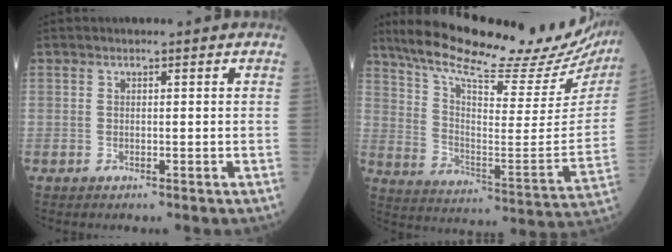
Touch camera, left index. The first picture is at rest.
{"total": 29.9, "force": [25.3, 4.8, 15.3], "torque": [-0.251, -0.061, 0.342]}